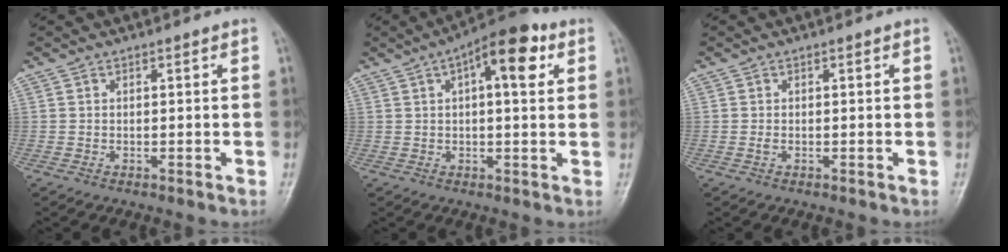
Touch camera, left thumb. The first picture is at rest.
{"total": 11.1, "force": [4.2, 4.4, 9.3], "torque": [-0.121, 0.018, 0.055]}
{"total": 0.8, "force": [0.0, 0.3, 0.7], "torque": [-0.013, 0.001, 0.001]}